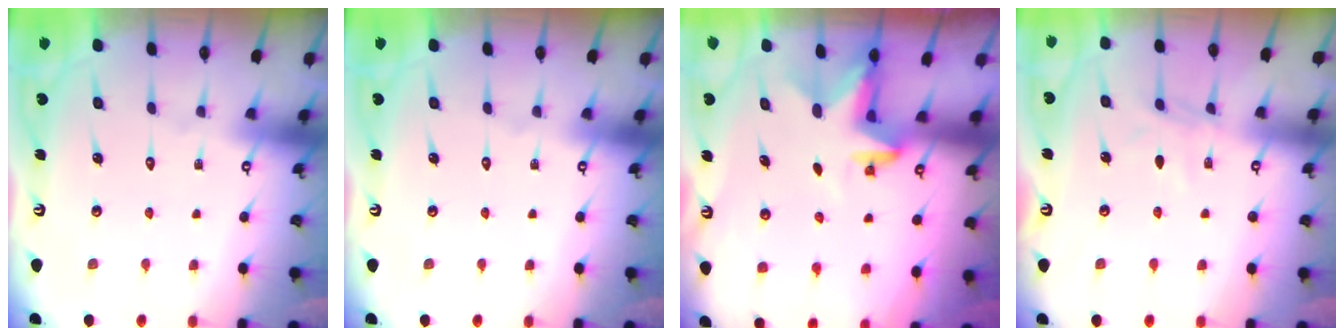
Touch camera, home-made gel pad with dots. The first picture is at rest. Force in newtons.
{"total": 0.0}
{"total": 2.9, "press": 2.9, "slide": 0.1}
{"total": 6.1, "press": 6.1, "slide": 0.6}